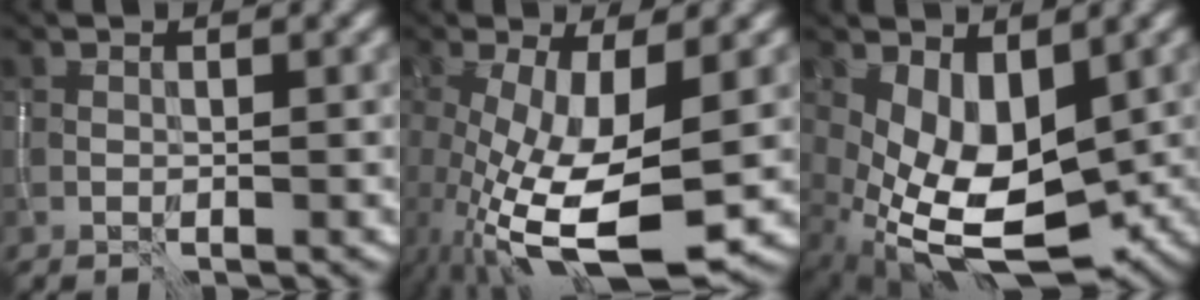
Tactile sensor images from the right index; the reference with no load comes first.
{"total": 11.8, "force": [-2.5, 4.4, 10.6], "torque": [-0.198, -0.025, -0.040]}
{"total": 7.9, "force": [-0.6, 4.3, 6.6], "torque": [-0.133, -0.017, 0.000]}